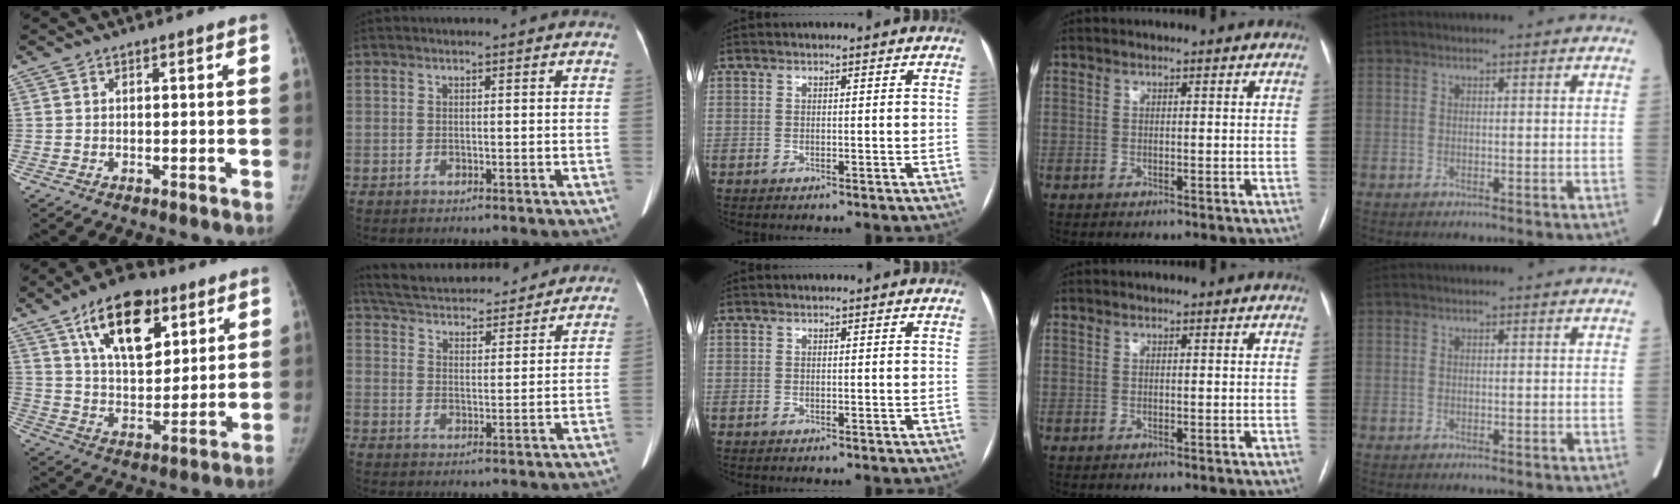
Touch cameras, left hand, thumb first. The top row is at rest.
{"thumb": {"total": 17.3, "force": [9.0, 8.9, 11.8], "torque": [-0.144, -0.036, 0.155]}, "index": {"total": 20.4, "force": [18.6, 4.5, 6.8], "torque": [-0.131, 0.034, 0.267]}}